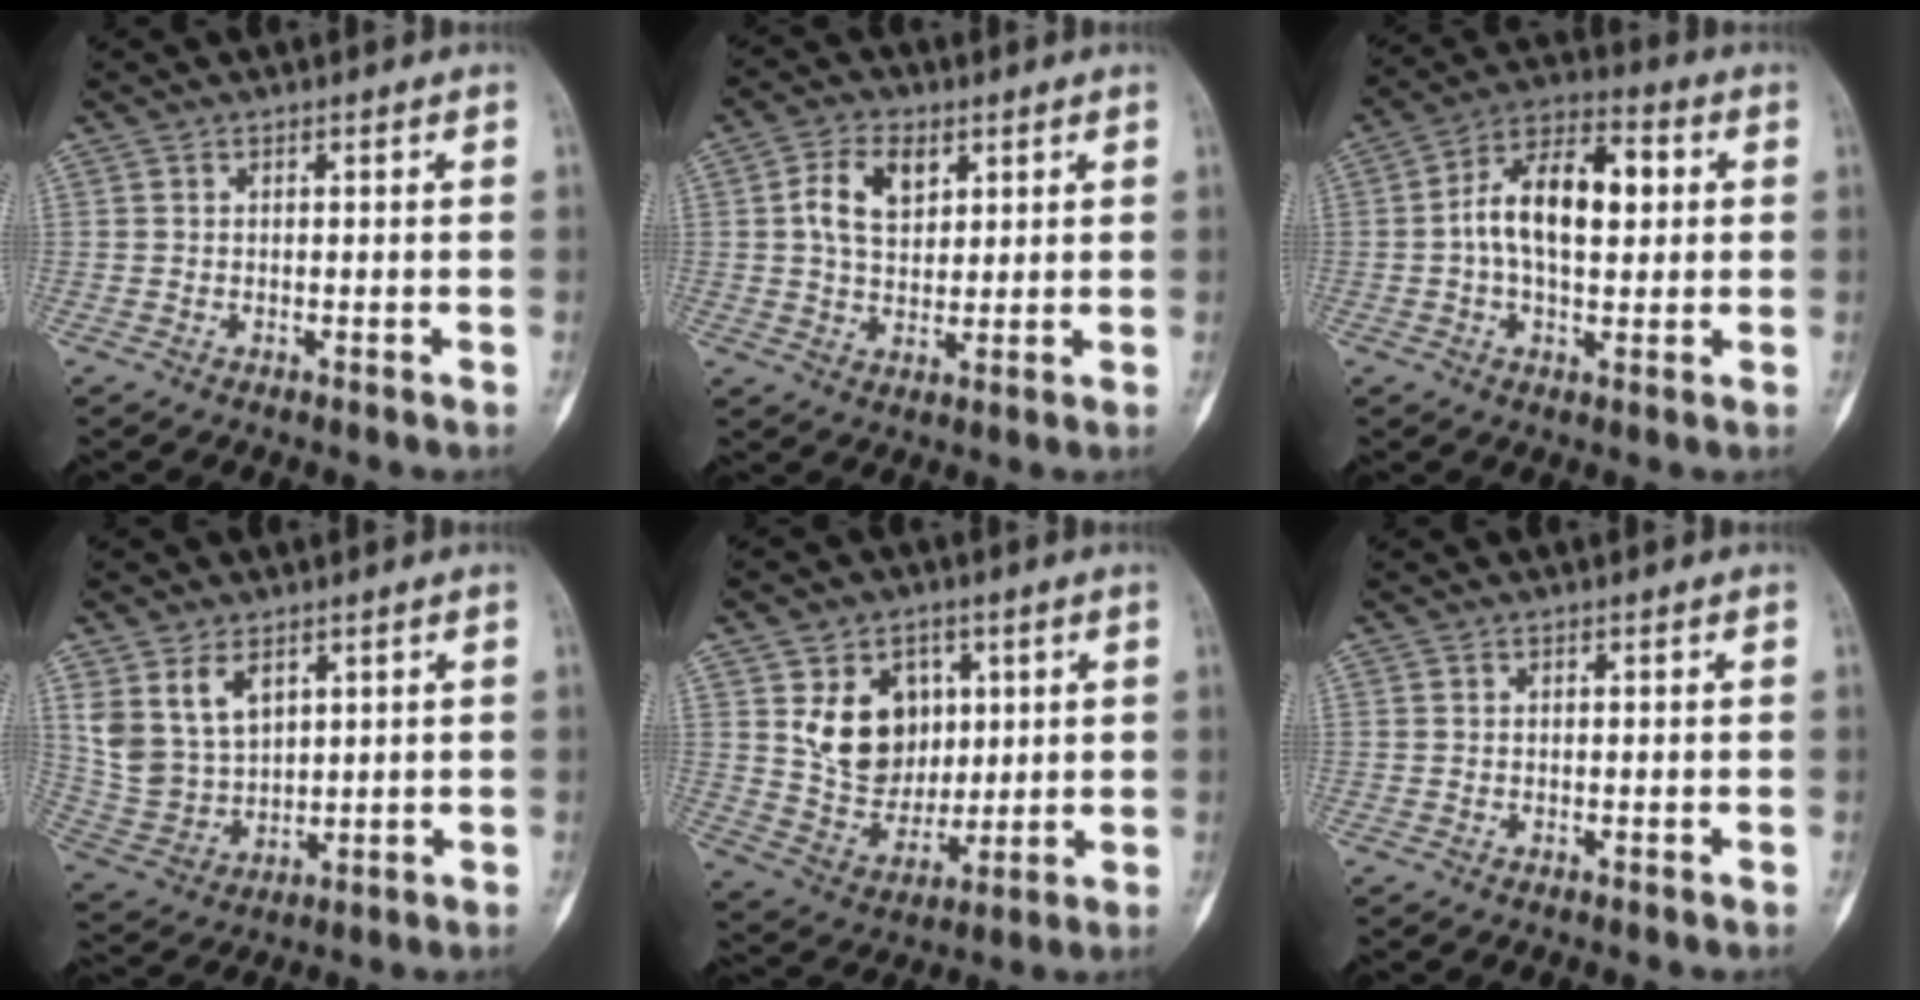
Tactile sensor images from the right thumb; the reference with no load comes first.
{"total": 8.8, "force": [2.5, 5.6, 6.3], "torque": [-0.099, 0.003, 0.041]}
{"total": 14.4, "force": [1.5, 7.9, 12.0], "torque": [-0.187, 0.025, 0.016]}
{"total": 10.3, "force": [5.0, 6.8, 5.9], "torque": [-0.095, -0.017, 0.120]}
{"total": 13.3, "force": [4.1, 10.5, 7.1], "torque": [-0.073, -0.022, 0.086]}
{"total": 0.0}